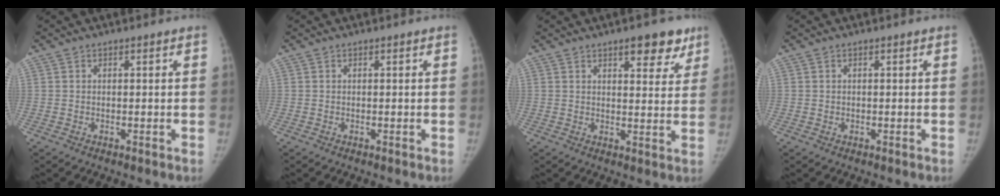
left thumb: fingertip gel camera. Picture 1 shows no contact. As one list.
[{"total": 0.0}, {"total": 8.0, "force": [5.1, 3.4, 5.1], "torque": [-0.034, -0.024, 0.066]}, {"total": 0.0}]